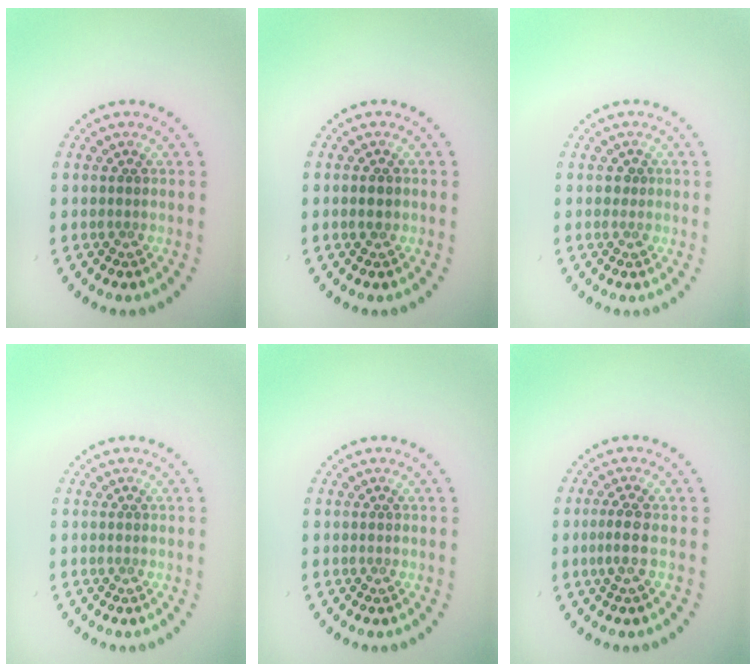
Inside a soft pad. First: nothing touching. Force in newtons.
{"total": 1.5, "press": 1.5, "slide": 0.1}
{"total": 0.6, "press": 0.6, "slide": 0.3}
{"total": 0.0}
{"total": 0.0}
{"total": 1.7, "press": 1.4, "slide": 1.0}